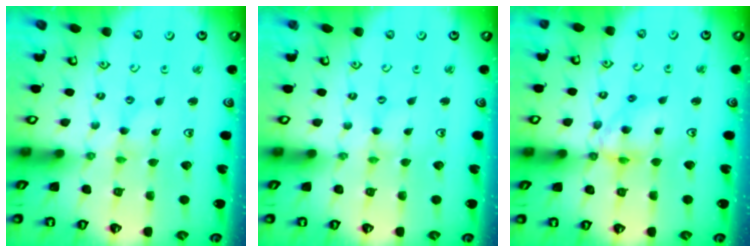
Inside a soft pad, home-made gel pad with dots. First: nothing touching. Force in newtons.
{"total": 0.0}
{"total": 10.8, "press": 10.7, "slide": 1.2}